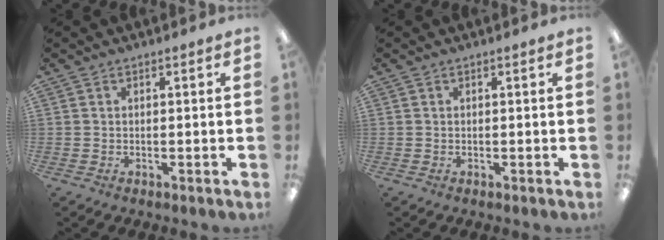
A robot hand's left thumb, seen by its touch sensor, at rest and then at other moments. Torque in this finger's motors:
{"motor_torque": [0.00, 0.01, -0.03, -0.03, 0.00]}